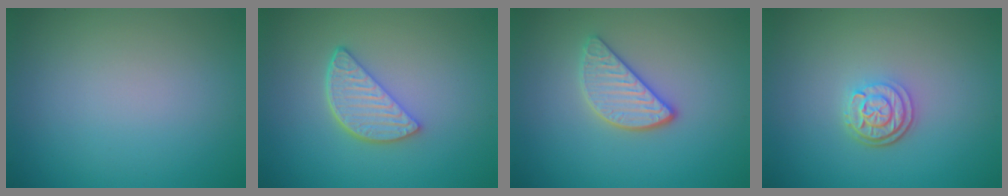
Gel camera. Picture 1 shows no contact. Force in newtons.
{"total": 3.7, "press": 3.0, "slide": 2.2}
{"total": 3.1, "press": 2.8, "slide": 1.4}
{"total": 3.0, "press": 2.5, "slide": 1.6}